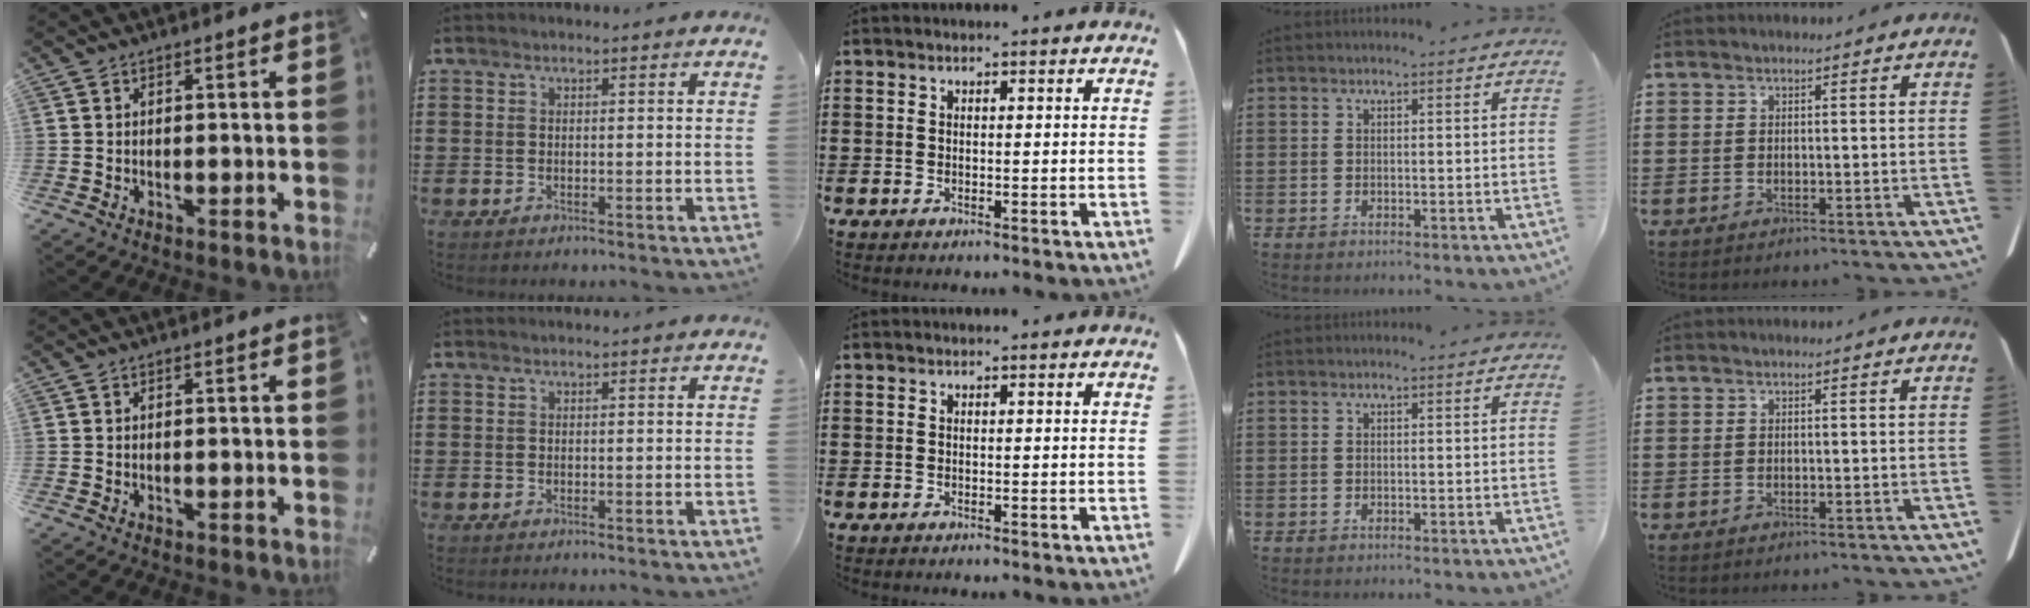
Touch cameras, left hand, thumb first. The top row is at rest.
{}